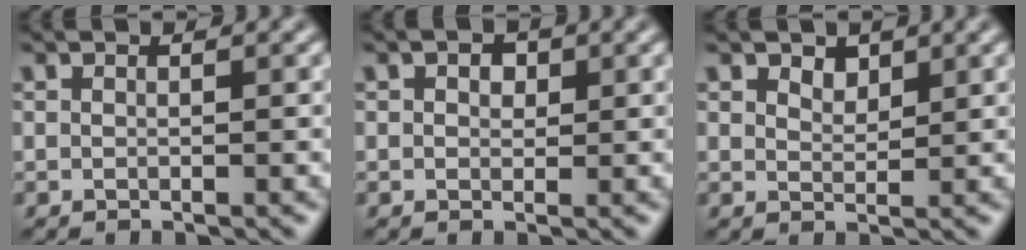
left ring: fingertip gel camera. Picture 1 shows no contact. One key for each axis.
{"total": 1.8, "fx": 0.8, "fy": 1.2, "fz": 1.0, "tx": -0.011, "ty": 0.001, "tz": 0.008}
{"total": 1.5, "fx": 1.1, "fy": 0.8, "fz": 0.6, "tx": -0.012, "ty": -0.001, "tz": 0.020}